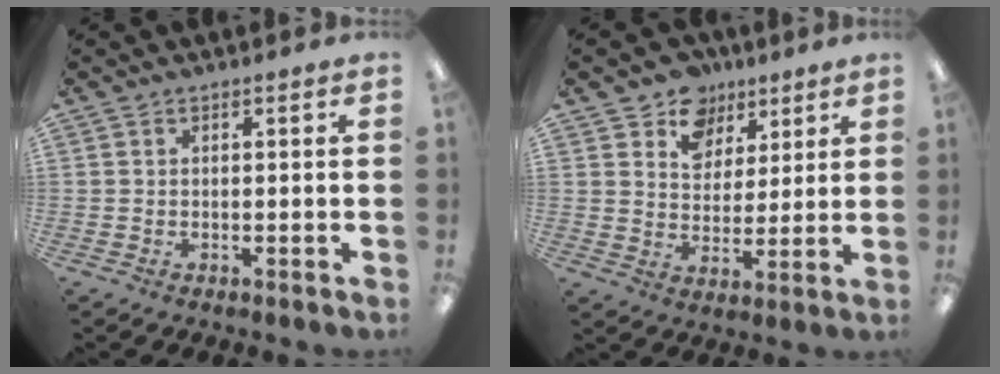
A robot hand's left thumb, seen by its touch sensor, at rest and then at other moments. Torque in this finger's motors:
{"motor_torque": [0.11, 0.12, -0.06, -0.14, 0.06]}